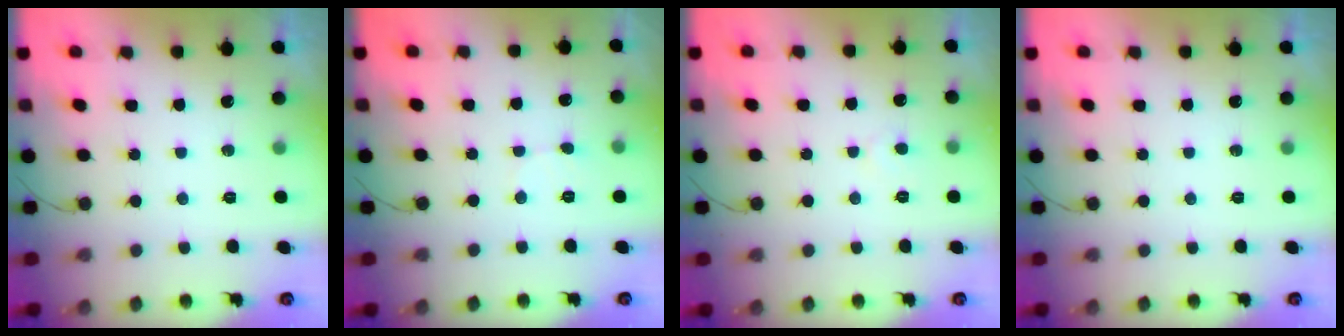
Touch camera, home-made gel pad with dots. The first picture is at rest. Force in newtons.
{"total": 2.2, "press": 2.2, "slide": 0.2}
{"total": 2.4, "press": 2.4, "slide": 0.2}
{"total": 0.0}